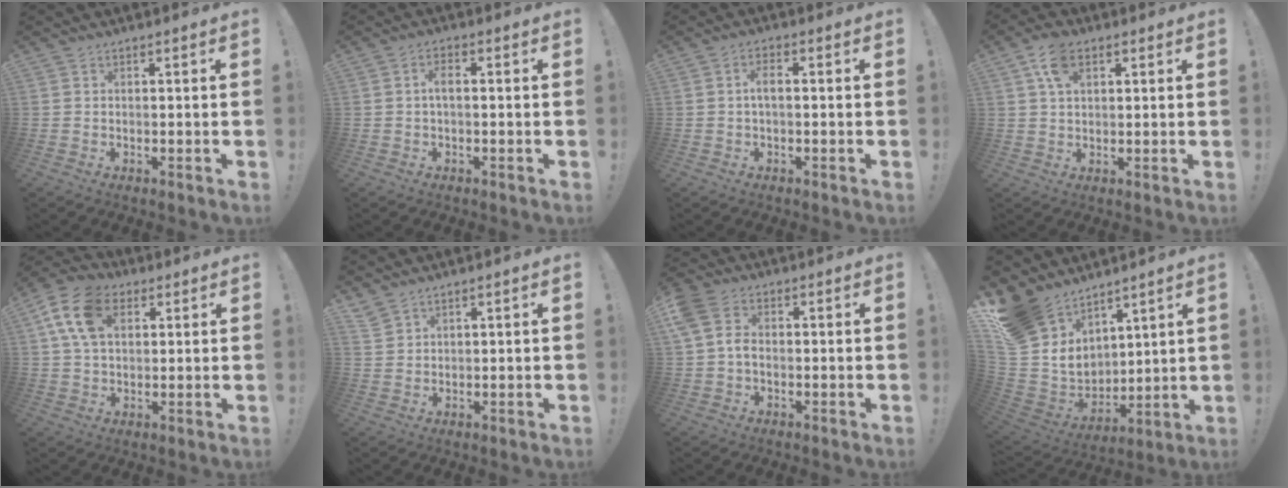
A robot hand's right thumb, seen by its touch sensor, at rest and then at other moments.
{"total": 3.0, "force": [-0.1, 1.0, 2.9], "torque": [-0.060, 0.011, -0.001]}
{"total": 3.3, "force": [0.0, 1.1, 3.2], "torque": [-0.066, 0.009, 0.000]}
{"total": 7.8, "force": [3.3, 4.4, 5.5], "torque": [-0.090, 0.001, 0.062]}
{"total": 13.8, "force": [5.3, 9.1, 8.9], "torque": [-0.162, -0.001, 0.100]}
{"total": 3.4, "force": [3.0, 1.1, 1.3], "torque": [-0.033, -0.014, 0.060]}
{"total": 7.0, "force": [-0.1, 5.0, 4.9], "torque": [-0.110, 0.011, 0.002]}
{"total": 16.8, "force": [12.1, 10.2, 5.9], "torque": [-0.136, -0.079, 0.247]}